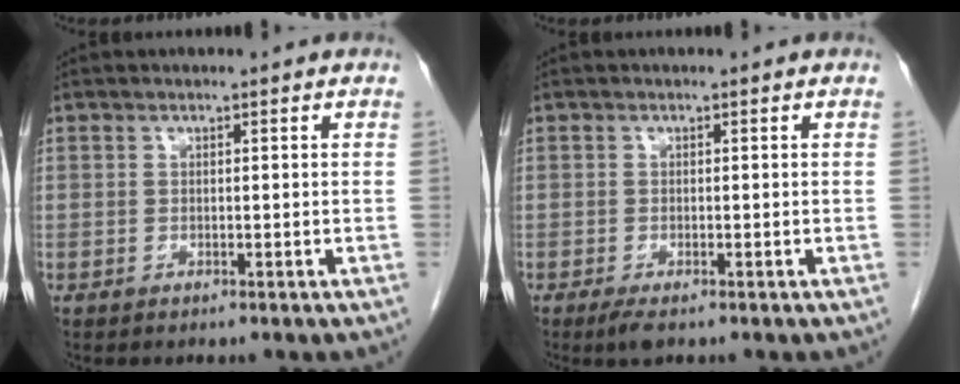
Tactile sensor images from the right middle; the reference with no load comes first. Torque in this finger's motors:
{"motor_torque": [0.57, -0.20, 0.08, 0.04]}